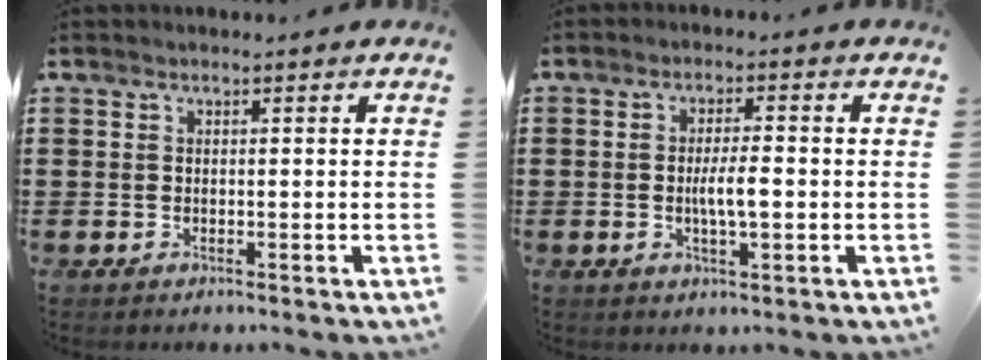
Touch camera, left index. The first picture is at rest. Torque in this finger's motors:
{"motor_torque": [0.16, 0.03, 0.33, 0.10]}